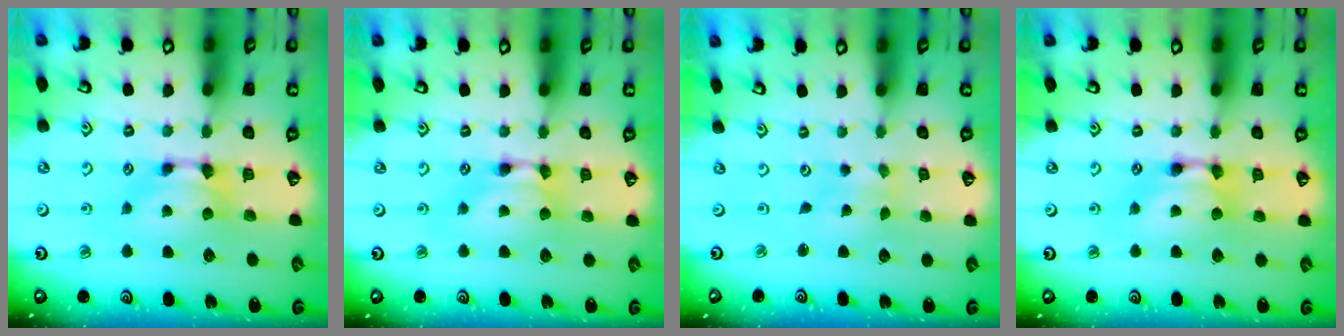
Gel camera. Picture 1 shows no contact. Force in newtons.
{"total": 1.6, "press": 1.6, "slide": 0.2}
{"total": 5.0, "press": 4.9, "slide": 0.8}
{"total": 2.1, "press": 2.1, "slide": 0.0}